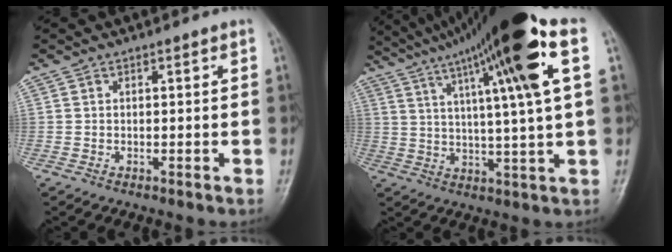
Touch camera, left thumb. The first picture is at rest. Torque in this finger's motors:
{"motor_torque": [1.11, 0.30, 2.00, -0.76, 0.25]}